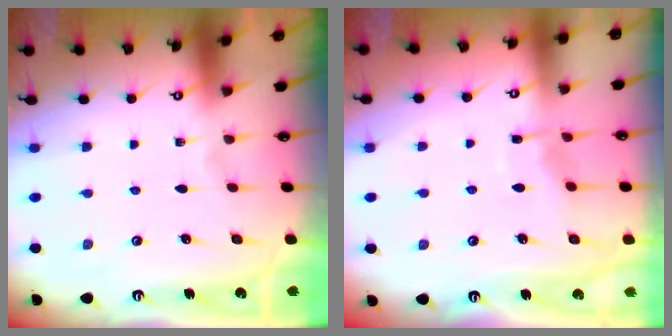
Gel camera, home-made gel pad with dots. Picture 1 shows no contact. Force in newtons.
{"total": 4.7, "press": 4.6, "slide": 0.6}